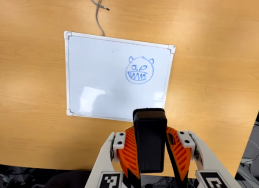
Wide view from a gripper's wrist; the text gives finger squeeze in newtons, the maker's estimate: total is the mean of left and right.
{"total": 7.9, "left": 7.4, "right": 8.5}